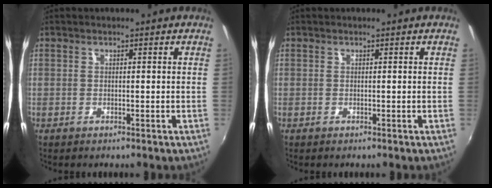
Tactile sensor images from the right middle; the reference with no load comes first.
{"total": 0.0}